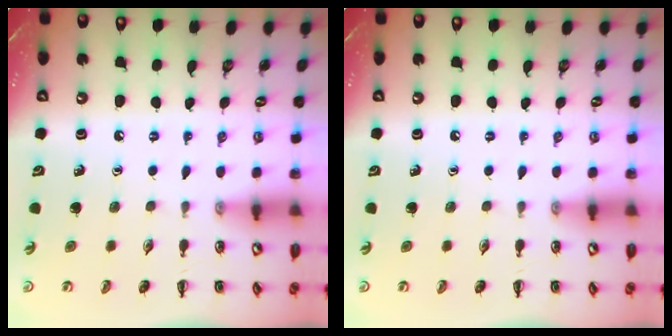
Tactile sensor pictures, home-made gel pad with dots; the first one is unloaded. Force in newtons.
{"total": 0.0}